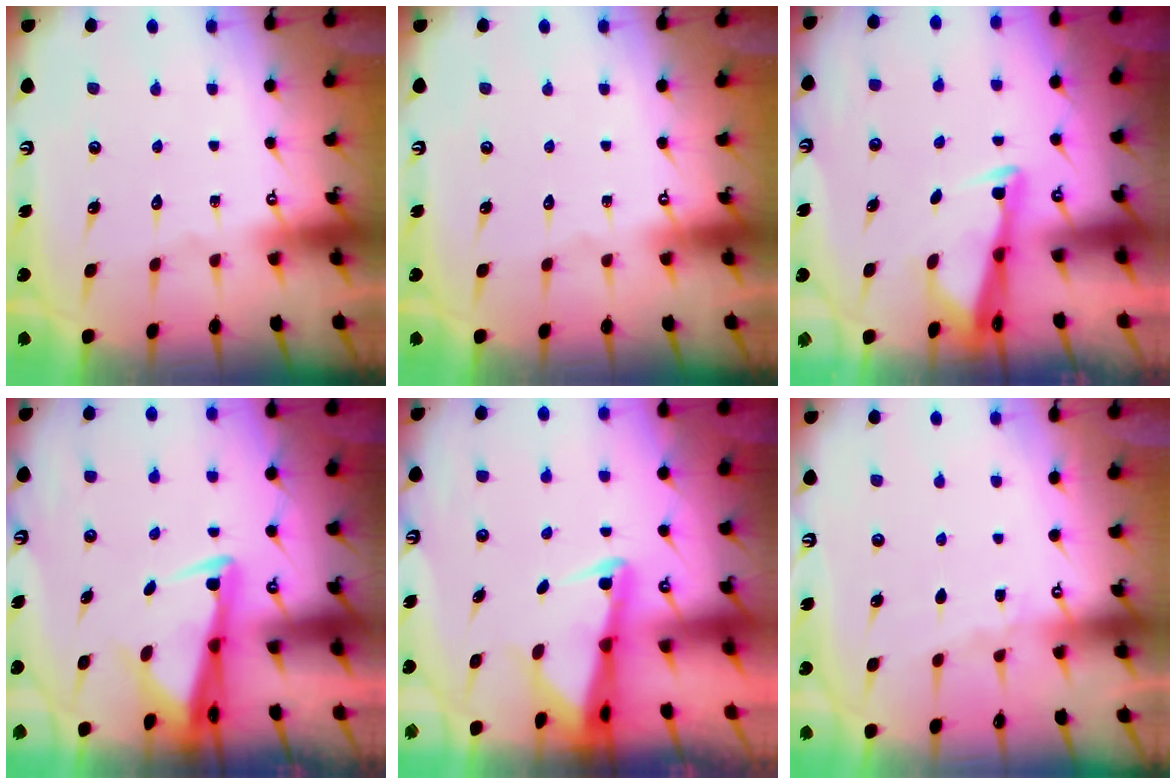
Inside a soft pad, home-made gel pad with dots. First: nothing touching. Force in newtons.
{"total": 0.0}
{"total": 3.0, "press": 3.0, "slide": 0.4}
{"total": 3.3, "press": 3.2, "slide": 1.0}
{"total": 2.9, "press": 2.9, "slide": 0.4}
{"total": 3.5, "press": 3.5, "slide": 0.6}